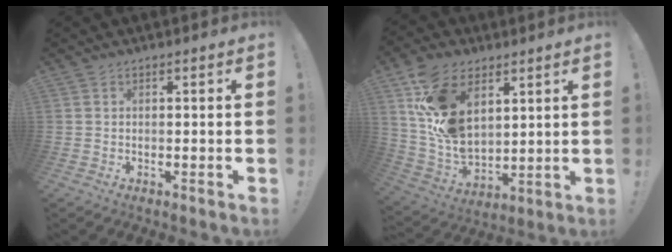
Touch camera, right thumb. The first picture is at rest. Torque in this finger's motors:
{"motor_torque": [1.32, 3.69, 0.90, -0.38, 0.41]}